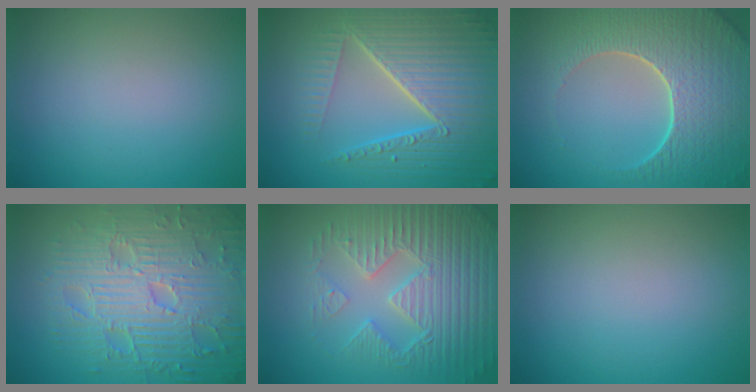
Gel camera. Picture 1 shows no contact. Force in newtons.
{"total": 8.6, "press": 6.0, "slide": 6.2}
{"total": 8.6, "press": 6.4, "slide": 5.7}
{"total": 10.4, "press": 7.0, "slide": 7.6}
{"total": 6.6, "press": 5.5, "slide": 3.6}
{"total": 0.0}